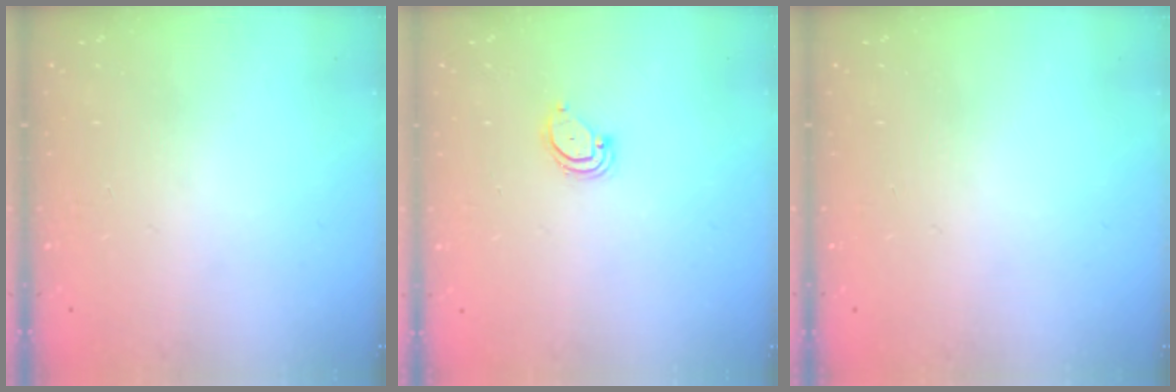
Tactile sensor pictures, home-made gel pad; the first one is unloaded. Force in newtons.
{"total": 3.6, "press": 3.5, "slide": 0.3}
{"total": 0.0}